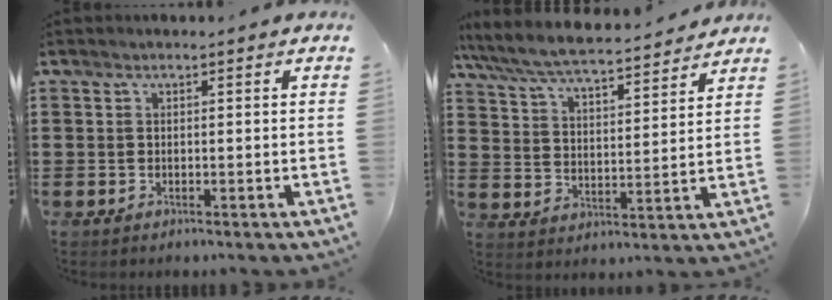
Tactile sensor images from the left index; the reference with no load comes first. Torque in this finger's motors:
{"motor_torque": [1.04, -1.09, 0.71, 0.21]}